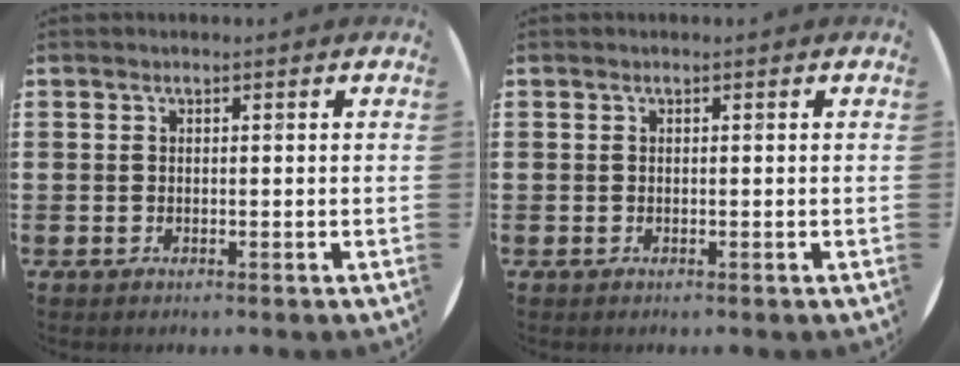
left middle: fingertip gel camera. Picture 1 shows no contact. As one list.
[{"total": 0.0}]